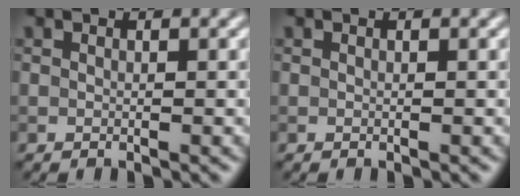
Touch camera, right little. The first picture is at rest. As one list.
[{"total": 0.0}]